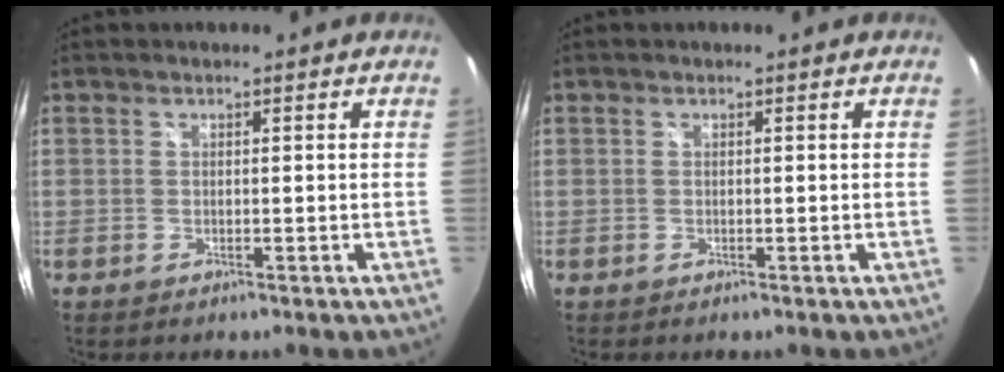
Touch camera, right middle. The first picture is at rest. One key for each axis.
{"total": 0.0}